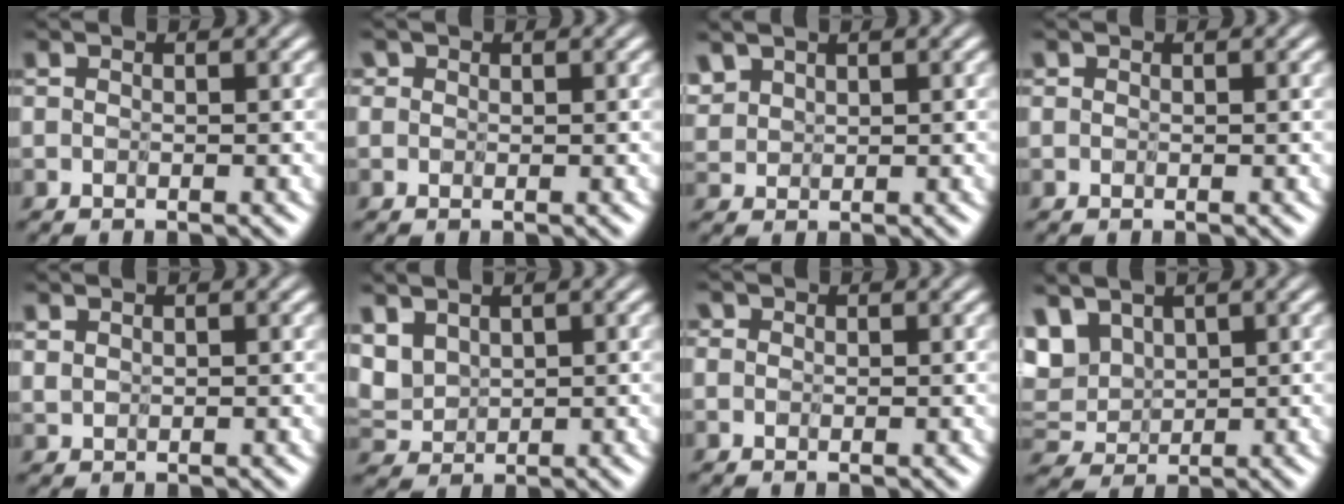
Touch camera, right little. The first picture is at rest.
{"total": 1.8, "force": [1.0, 1.3, 0.5], "torque": [-0.023, 0.010, -0.003]}
{"total": 3.0, "force": [2.1, 1.8, 1.1], "torque": [-0.068, 0.004, 0.051]}
{"total": 0.5, "force": [0.3, 0.4, 0.1], "torque": [-0.003, 0.001, -0.006]}
{"total": 0.9, "force": [0.8, 0.2, 0.0], "torque": [-0.006, 0.002, 0.011]}
{"total": 2.1, "force": [1.3, 1.3, 0.9], "torque": [-0.053, -0.008, 0.036]}
{"total": 1.5, "force": [0.7, 1.1, 0.6], "torque": [-0.021, 0.006, -0.005]}
{"total": 3.1, "force": [2.0, 1.8, 1.6], "torque": [-0.059, 0.004, 0.040]}